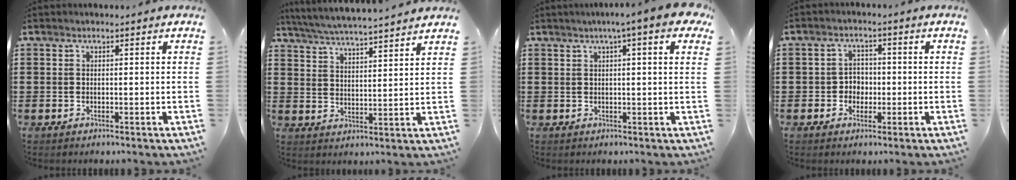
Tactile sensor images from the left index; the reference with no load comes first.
{"total": 5.0, "force": [4.9, -0.5, 1.1], "torque": [-0.042, -0.030, 0.084]}
{"total": 4.5, "force": [2.3, -0.1, 3.8], "torque": [-0.070, 0.002, 0.037]}
{"total": 3.0, "force": [-0.8, 2.6, 1.2], "torque": [-0.031, 0.007, -0.021]}